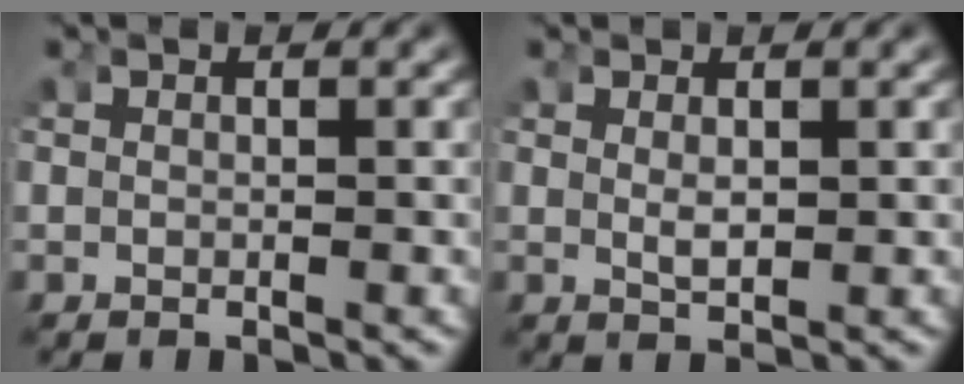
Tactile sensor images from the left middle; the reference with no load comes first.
{"total": 1.1, "force": [0.2, 0.2, 1.1], "torque": [-0.030, -0.013, 0.014]}